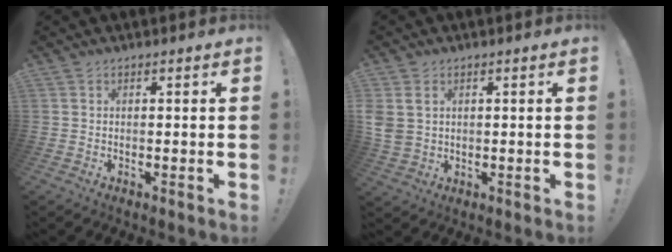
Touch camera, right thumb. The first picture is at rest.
{"total": 5.5, "force": [2.0, 4.2, 2.9], "torque": [-0.055, -0.006, 0.039]}